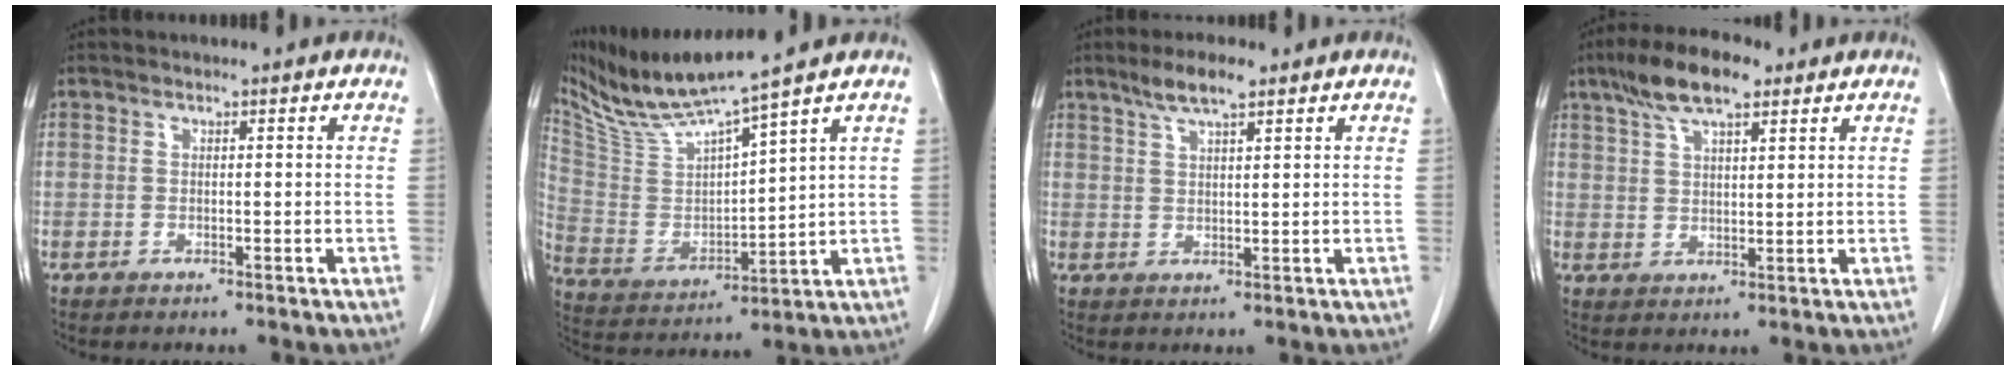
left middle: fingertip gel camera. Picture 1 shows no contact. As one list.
[{"total": 12.4, "force": [10.8, -1.1, 6.1], "torque": [-0.125, -0.008, 0.214]}, {"total": 4.7, "force": [3.3, 0.7, 3.2], "torque": [-0.066, 0.006, 0.063]}, {"total": 8.5, "force": [5.6, 2.6, 5.8], "torque": [-0.112, 0.017, 0.100]}]